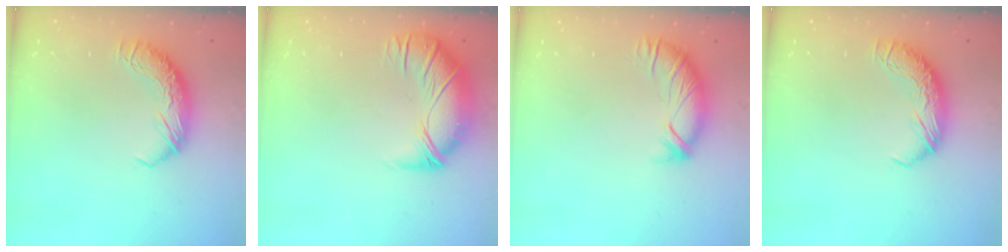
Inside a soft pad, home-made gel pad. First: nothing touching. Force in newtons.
{"total": 2.6, "press": 1.0, "slide": 2.4}
{"total": 3.0, "press": 2.9, "slide": 0.8}
{"total": 0.0}